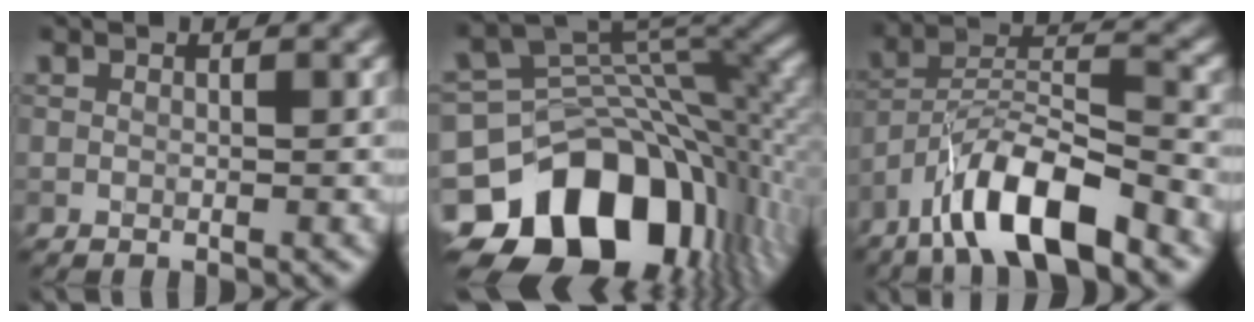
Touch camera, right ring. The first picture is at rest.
{"total": 15.4, "force": [-6.8, 10.5, 9.1], "torque": [-0.162, -0.005, -0.111]}
{"total": 9.1, "force": [-6.2, 2.4, 6.2], "torque": [-0.103, 0.012, -0.114]}